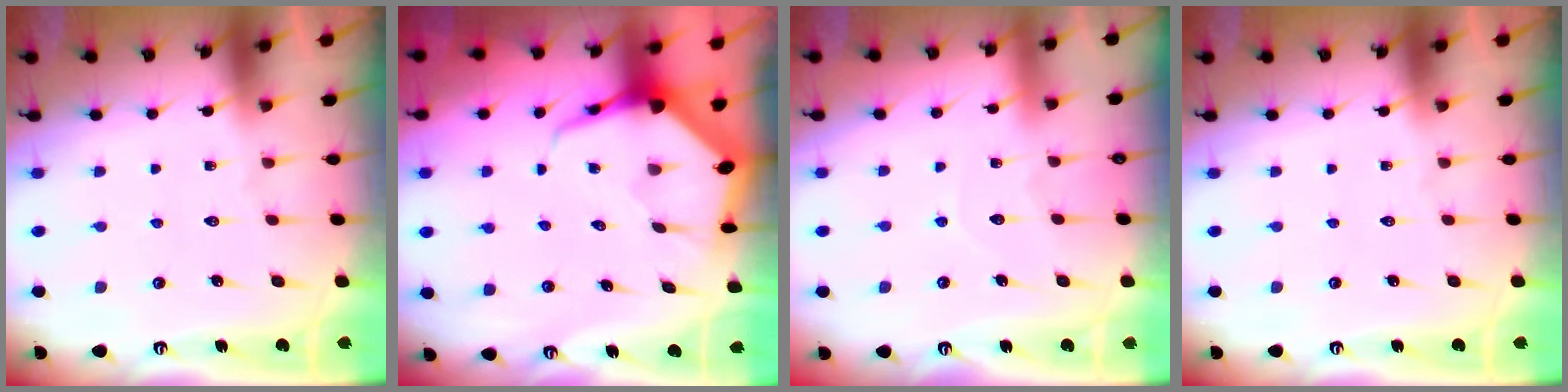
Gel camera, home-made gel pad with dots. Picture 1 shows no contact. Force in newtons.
{"total": 6.1, "press": 6.1, "slide": 0.5}
{"total": 4.5, "press": 4.5, "slide": 0.4}
{"total": 0.0}